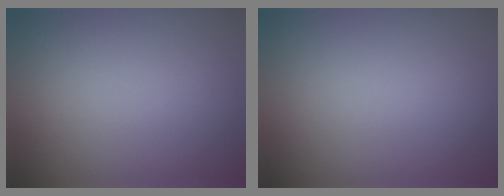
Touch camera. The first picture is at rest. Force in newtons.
{"total": 0.0}